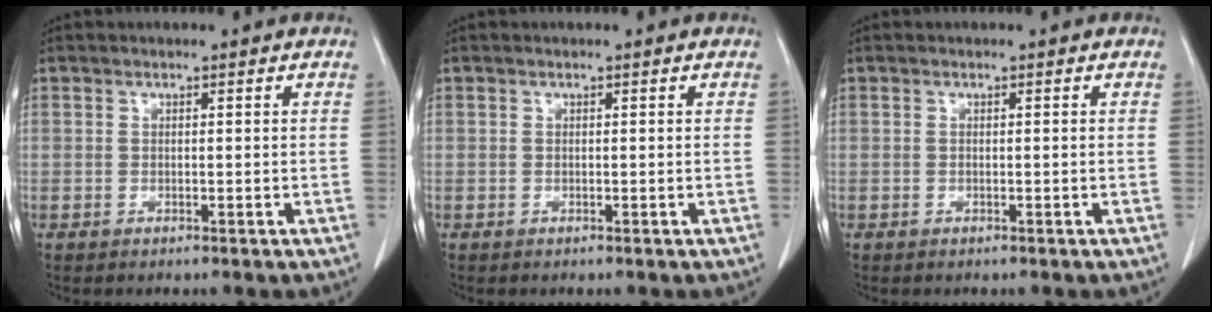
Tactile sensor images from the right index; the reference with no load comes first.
{"total": 0.0}
{"total": 0.0}